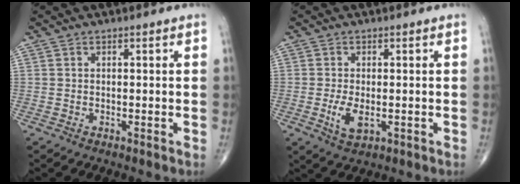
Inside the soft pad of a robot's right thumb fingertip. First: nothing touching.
{"total": 4.3, "force": [-0.9, 2.1, 3.6], "torque": [-0.069, -0.008, -0.011]}